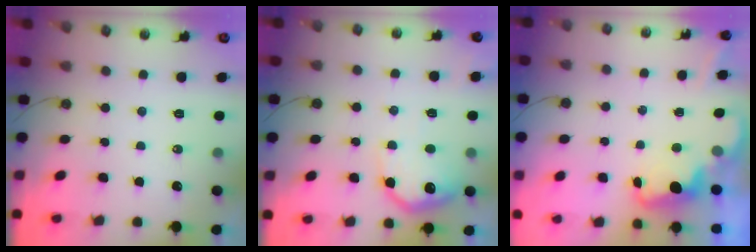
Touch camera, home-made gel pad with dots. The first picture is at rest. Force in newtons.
{"total": 12.1, "press": 12.1, "slide": 0.3}
{"total": 2.2, "press": 2.1, "slide": 0.5}